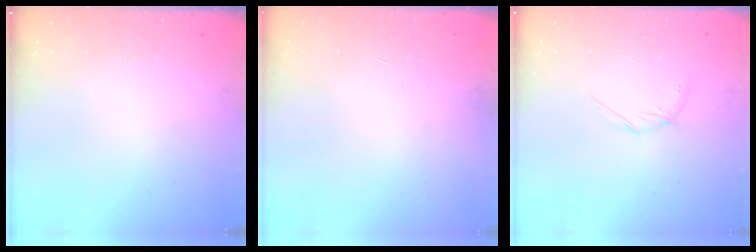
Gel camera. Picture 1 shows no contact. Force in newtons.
{"total": 0.6, "press": 0.5, "slide": 0.2}
{"total": 3.3, "press": 3.2, "slide": 0.7}